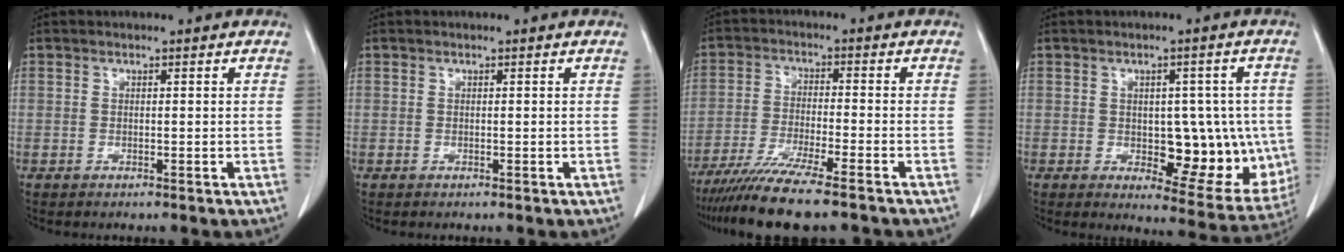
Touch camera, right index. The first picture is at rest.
{"total": 0.0}
{"total": 12.4, "force": [-10.0, 0.2, 7.2], "torque": [-0.115, -0.032, -0.161]}
{"total": 12.4, "force": [-1.2, 5.8, 10.9], "torque": [-0.112, 0.004, 0.002]}